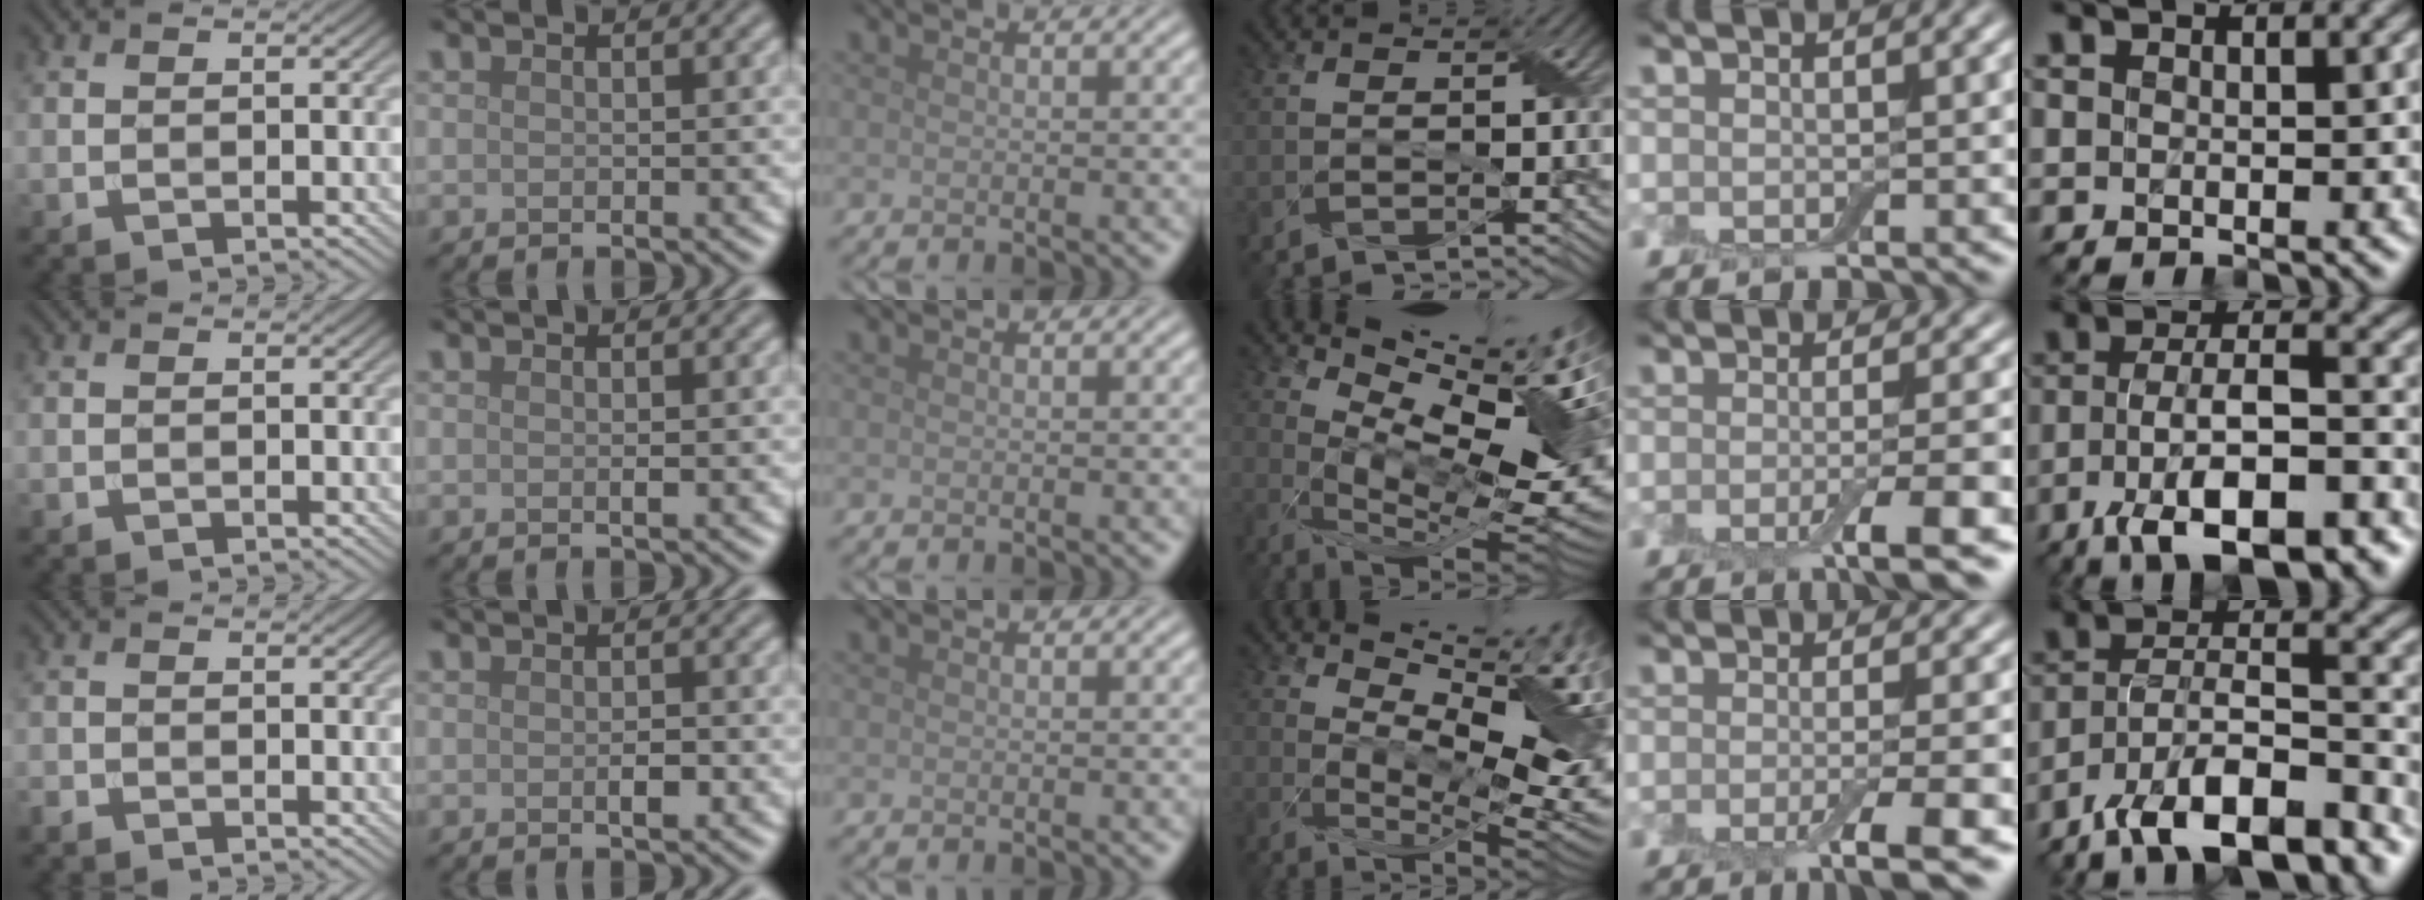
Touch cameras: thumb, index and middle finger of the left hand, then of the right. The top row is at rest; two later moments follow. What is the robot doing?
{"motion": "wrap", "object": "adhesive wrap"}